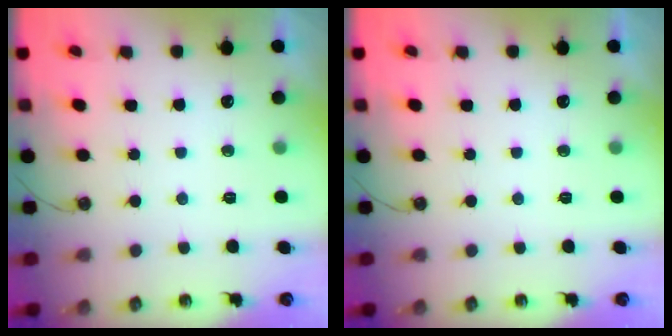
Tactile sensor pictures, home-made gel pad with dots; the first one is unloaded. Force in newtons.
{"total": 0.0}